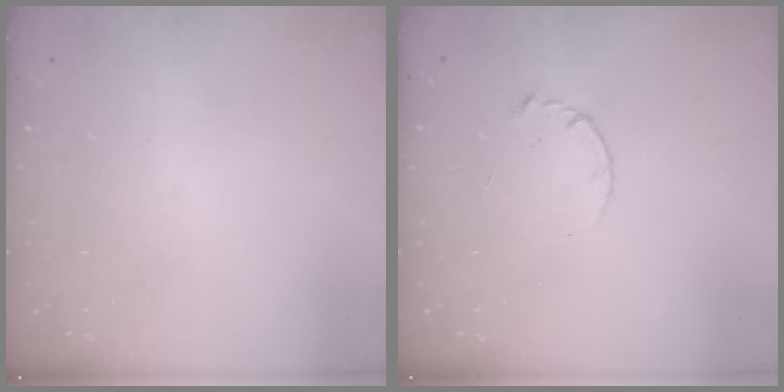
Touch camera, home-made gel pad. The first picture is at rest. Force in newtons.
{"total": 3.9, "press": 3.9, "slide": 0.5}